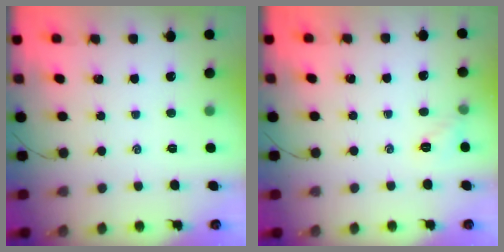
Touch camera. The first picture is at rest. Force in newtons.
{"total": 5.6, "press": 5.4, "slide": 1.6}